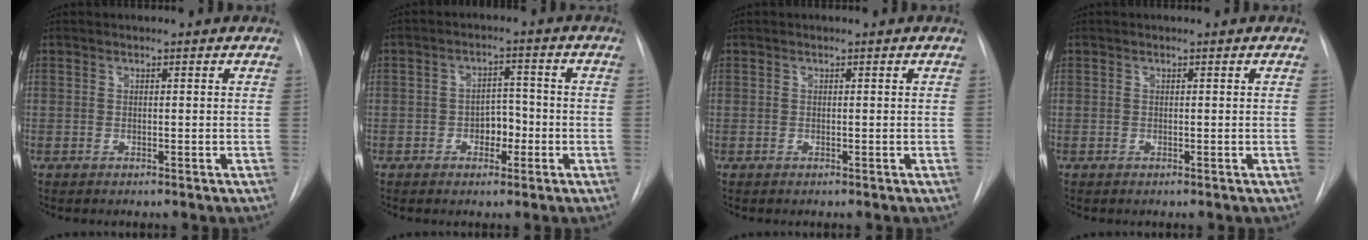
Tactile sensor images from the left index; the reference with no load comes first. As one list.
[{"total": 4.1, "force": [-1.8, 2.5, 2.7], "torque": [-0.034, 0.008, -0.027]}, {"total": 0.0}, {"total": 0.0}]